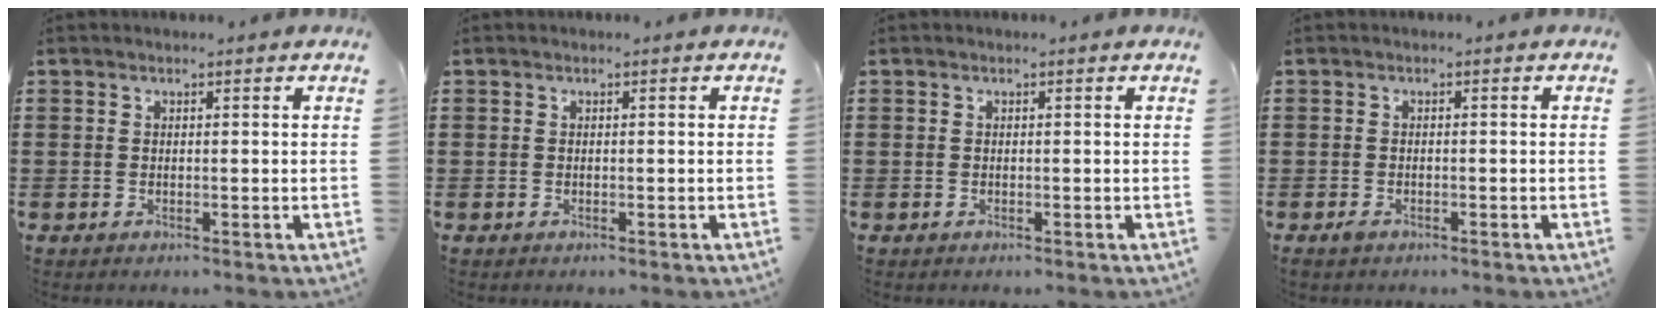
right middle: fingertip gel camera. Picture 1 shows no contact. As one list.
[{"total": 0.0}, {"total": 0.0}, {"total": 0.9, "force": [-0.6, 0.4, 0.5], "torque": [-0.012, -0.003, -0.012]}]